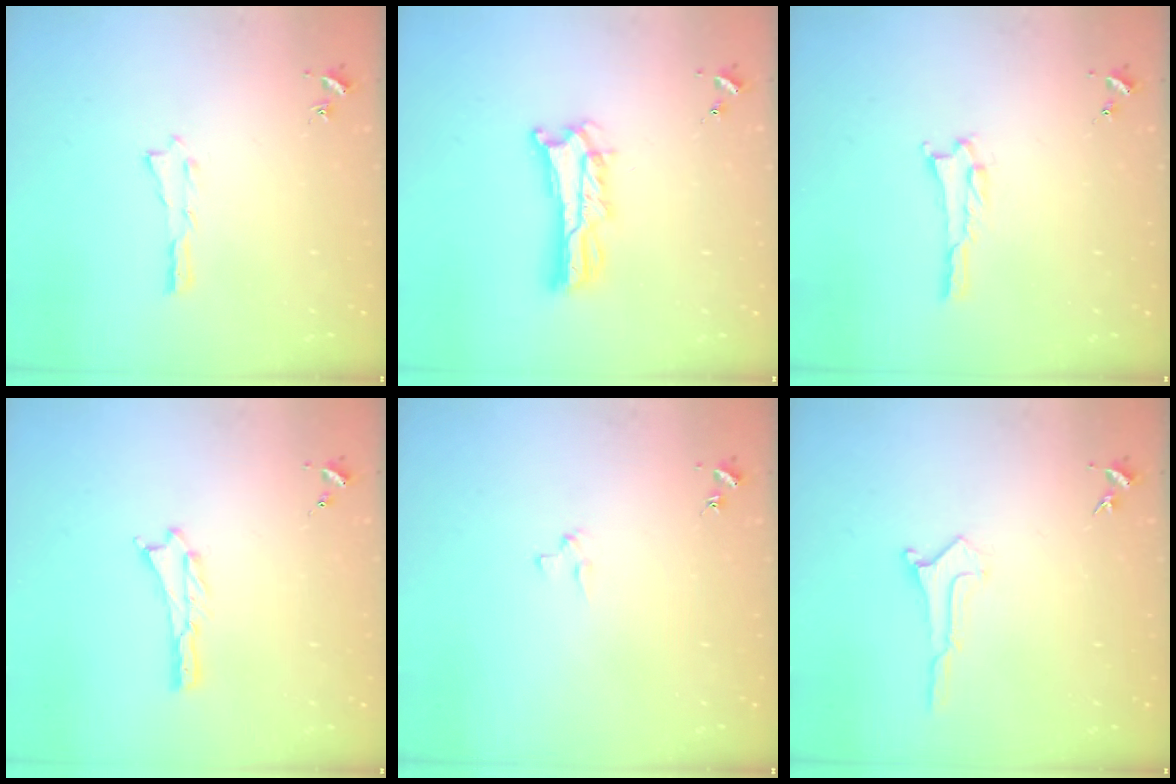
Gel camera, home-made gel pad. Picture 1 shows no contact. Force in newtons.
{"total": 4.9, "press": 4.8, "slide": 0.5}
{"total": 0.5, "press": 0.5, "slide": 0.1}
{"total": 0.5, "press": 0.5, "slide": 0.2}
{"total": 1.9, "press": 1.9, "slide": 0.2}
{"total": 0.0}